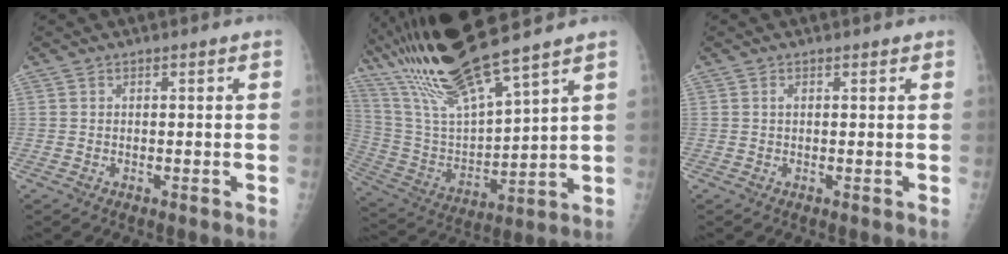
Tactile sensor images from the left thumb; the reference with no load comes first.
{"total": 20.5, "force": [16.0, 2.4, 12.6], "torque": [-0.225, -0.062, 0.316]}
{"total": 0.7, "force": [0.4, 0.4, 0.5], "torque": [-0.008, -0.001, 0.004]}